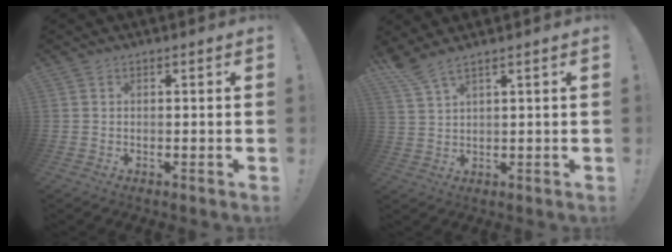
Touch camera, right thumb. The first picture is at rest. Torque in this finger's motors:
{"motor_torque": [0.62, 1.24, 0.89, 0.52, 0.07]}